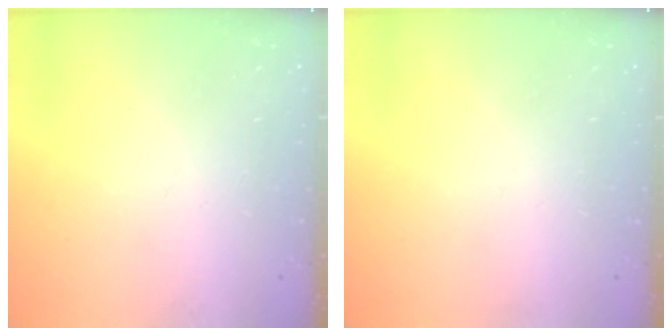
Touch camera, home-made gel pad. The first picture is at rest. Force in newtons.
{"total": 0.0}